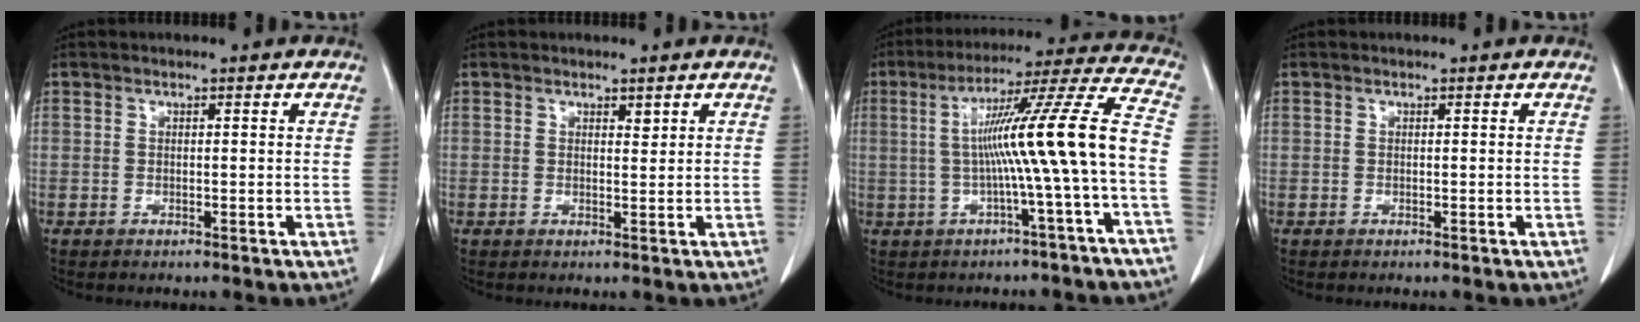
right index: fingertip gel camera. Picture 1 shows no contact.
{"total": 1.1, "force": [0.9, 0.4, 0.6], "torque": [-0.008, -0.004, 0.015]}
{"total": 14.4, "force": [-1.5, -1.8, 14.2], "torque": [-0.217, 0.021, -0.026]}
{"total": 0.0}